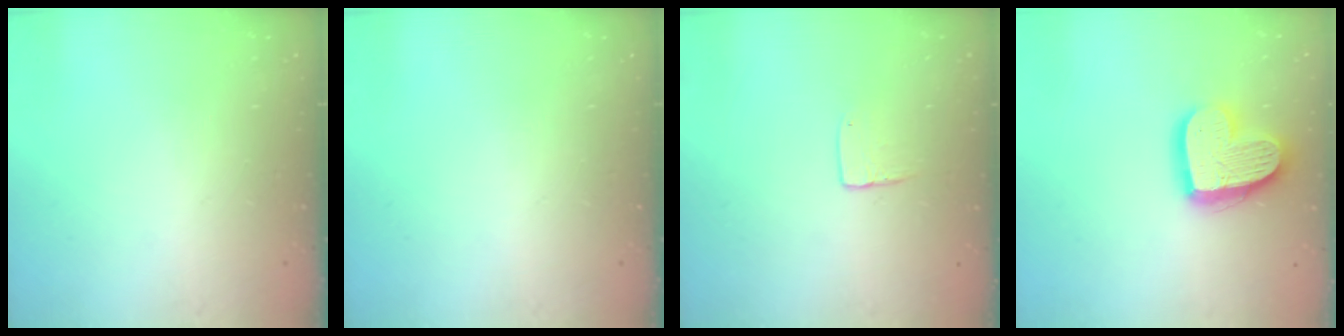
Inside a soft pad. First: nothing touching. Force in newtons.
{"total": 0.0}
{"total": 4.3, "press": 4.3, "slide": 0.4}
{"total": 16.2, "press": 16.2, "slide": 1.1}